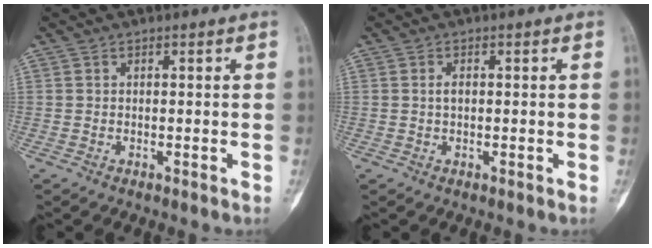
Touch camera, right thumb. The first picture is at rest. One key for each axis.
{"total": 1.2, "fx": 0.1, "fy": 0.7, "fz": 1.0, "tx": -0.016, "ty": 0.001, "tz": 0.002}